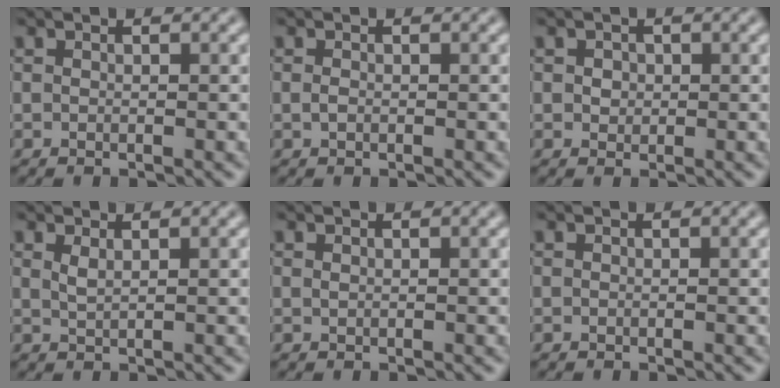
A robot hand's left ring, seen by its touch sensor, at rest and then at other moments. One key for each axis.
{"total": 0.5, "fx": -0.1, "fy": 0.3, "fz": 0.4, "tx": -0.011, "ty": -0.001, "tz": -0.001}
{"total": 1.1, "fx": 0.3, "fy": 1.0, "fz": 0.4, "tx": -0.002, "ty": -0.001, "tz": 0.004}
{"total": 1.0, "fx": 0.6, "fy": 0.3, "fz": 0.8, "tx": -0.019, "ty": -0.001, "tz": 0.013}
{"total": 0.0}
{"total": 0.0}